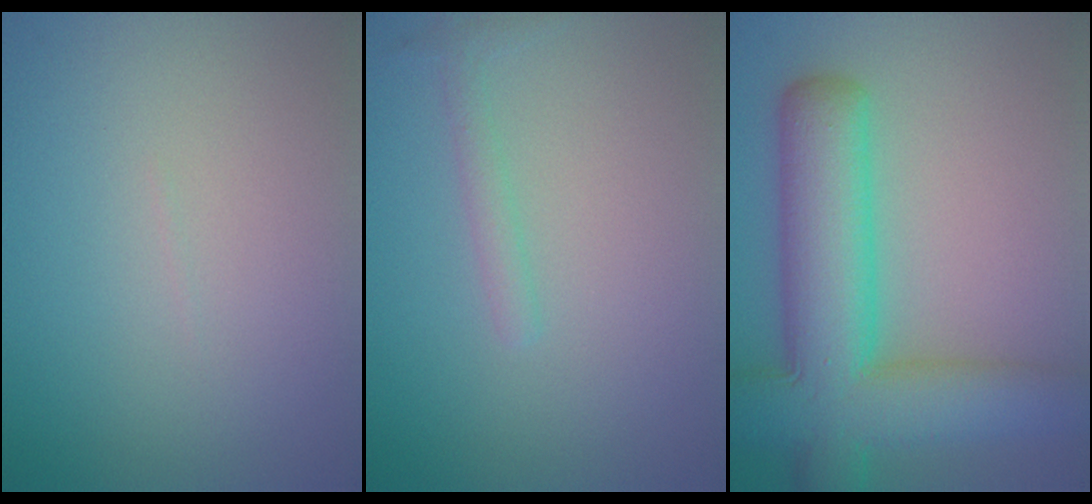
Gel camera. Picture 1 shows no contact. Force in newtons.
{"total": 1.2, "press": 1.2, "slide": 0.0}
{"total": 11.0, "press": 11.0, "slide": 0.4}